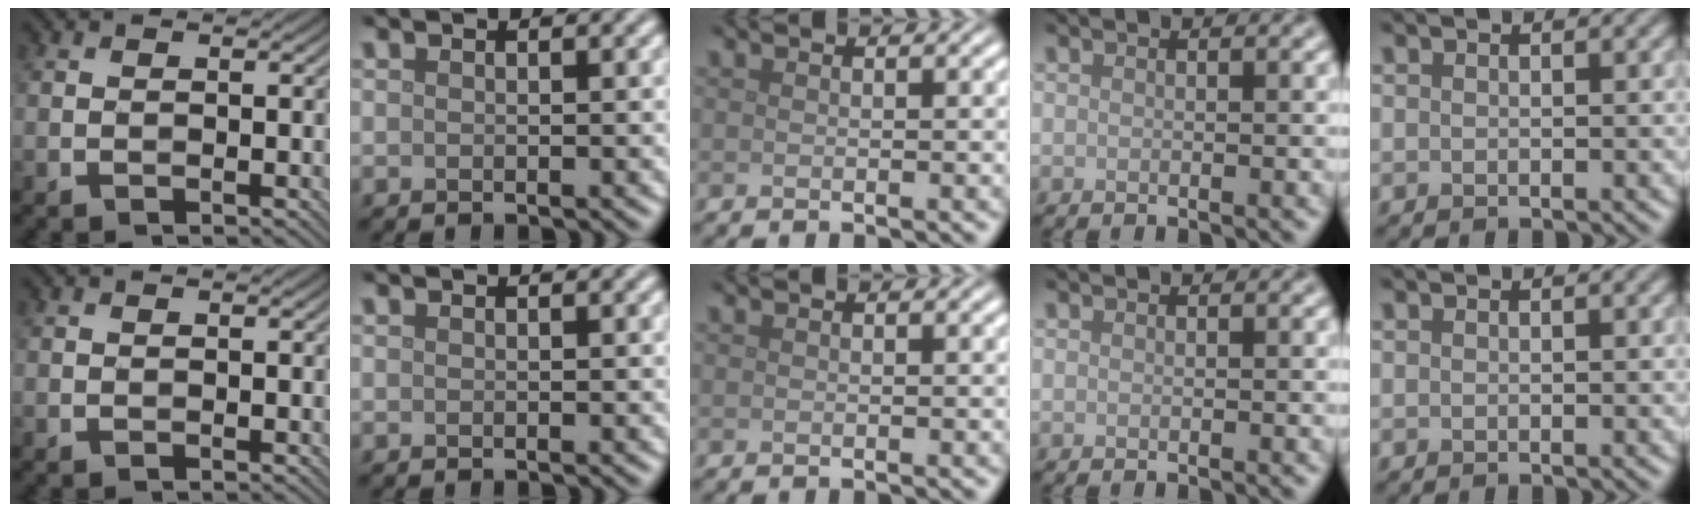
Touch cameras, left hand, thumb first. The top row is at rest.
{}